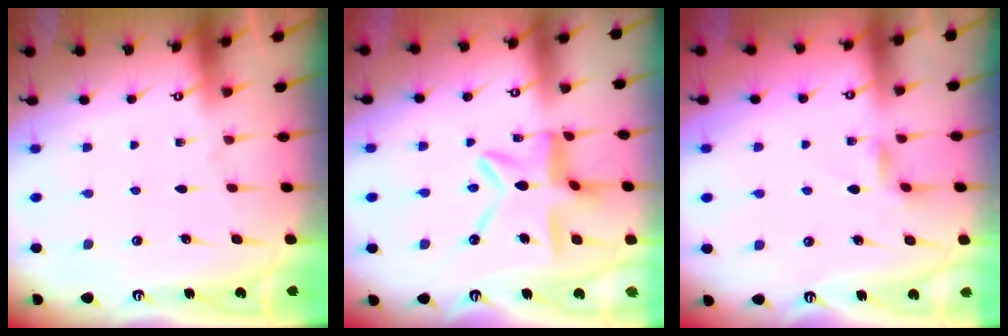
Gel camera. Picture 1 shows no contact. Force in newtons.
{"total": 13.9, "press": 13.9, "slide": 1.5}
{"total": 2.7, "press": 2.7, "slide": 0.5}